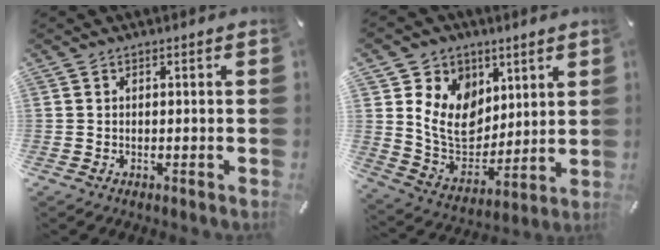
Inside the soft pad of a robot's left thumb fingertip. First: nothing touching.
{"total": 12.7, "force": [4.1, 10.9, 5.1], "torque": [-0.102, -0.025, 0.086]}